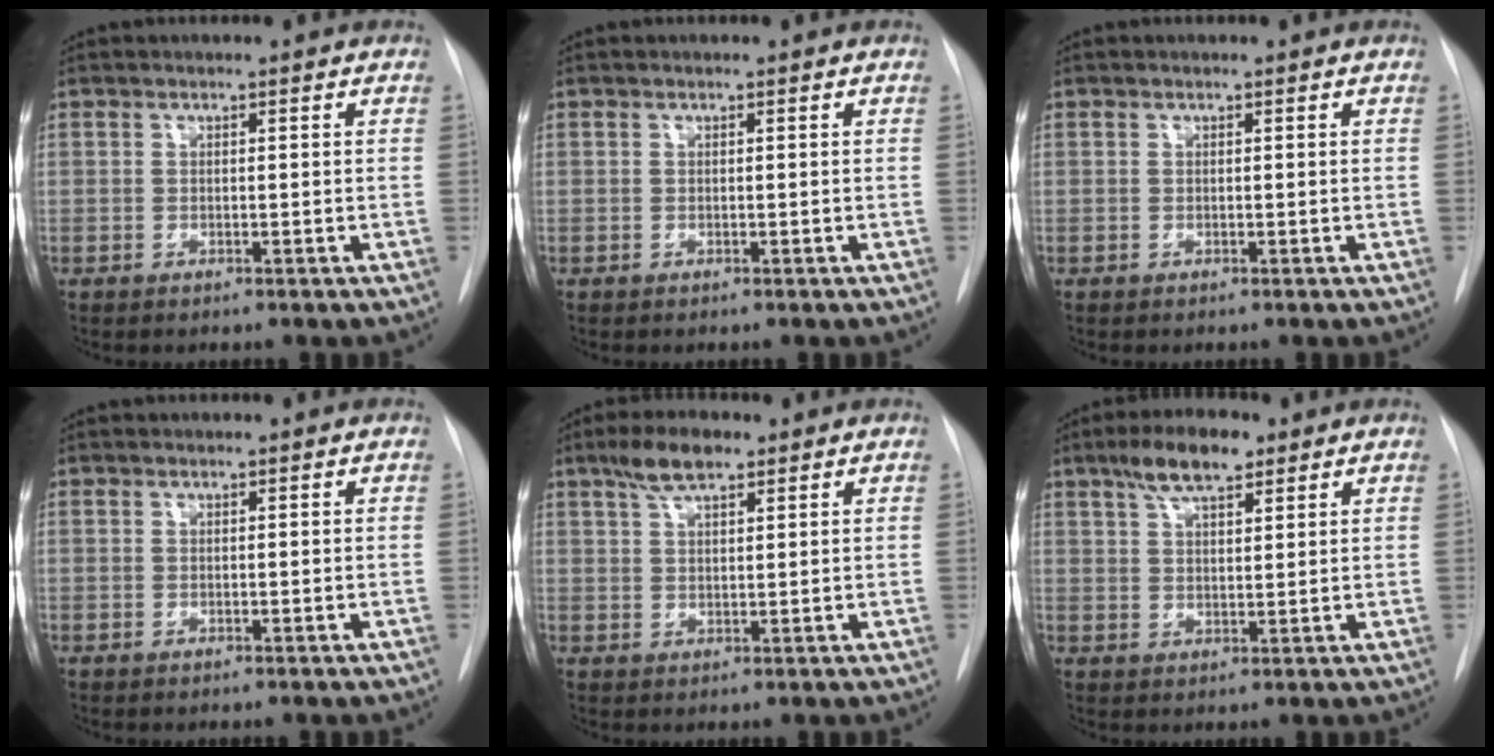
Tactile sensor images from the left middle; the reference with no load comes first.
{"total": 0.0}
{"total": 0.0}
{"total": 0.0}
{"total": 5.4, "force": [3.7, 1.8, 3.5], "torque": [-0.070, 0.013, 0.067]}
{"total": 7.2, "force": [4.8, 2.3, 4.9], "torque": [-0.092, 0.015, 0.084]}